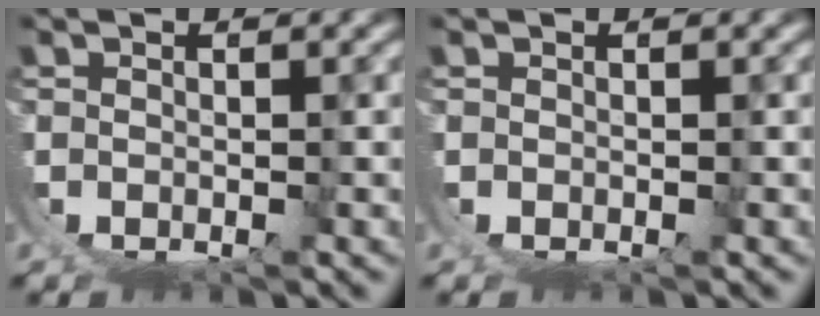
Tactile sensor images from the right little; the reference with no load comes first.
{"total": 0.0}